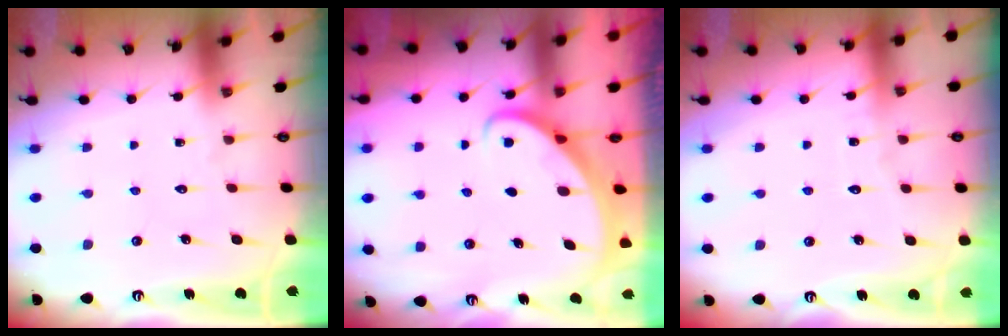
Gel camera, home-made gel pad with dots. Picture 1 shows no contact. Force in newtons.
{"total": 2.8, "press": 2.8, "slide": 0.2}
{"total": 2.1, "press": 2.1, "slide": 0.1}